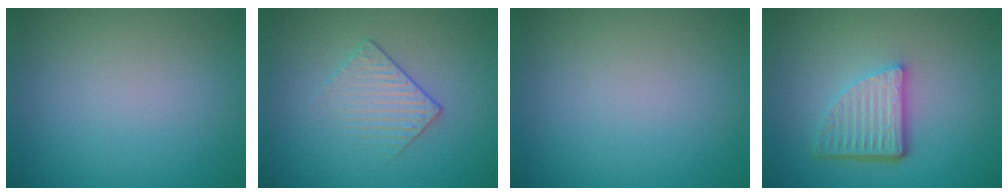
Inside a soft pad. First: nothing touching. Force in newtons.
{"total": 1.9, "press": 1.6, "slide": 1.0}
{"total": 0.0}
{"total": 5.1, "press": 3.6, "slide": 3.7}